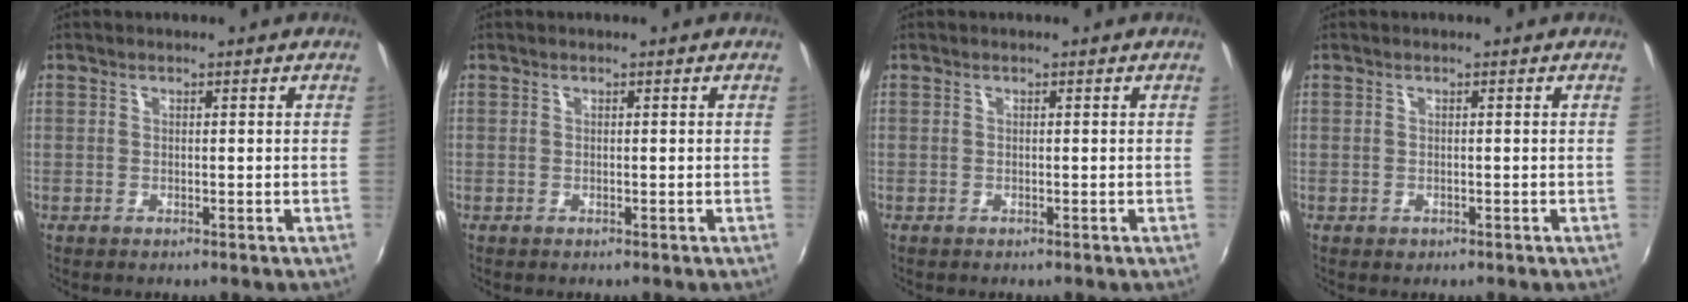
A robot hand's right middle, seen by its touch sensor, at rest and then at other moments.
{"total": 0.0}
{"total": 0.0}
{"total": 0.6, "force": [-0.3, 0.5, 0.1], "torque": [0.000, -0.004, -0.005]}